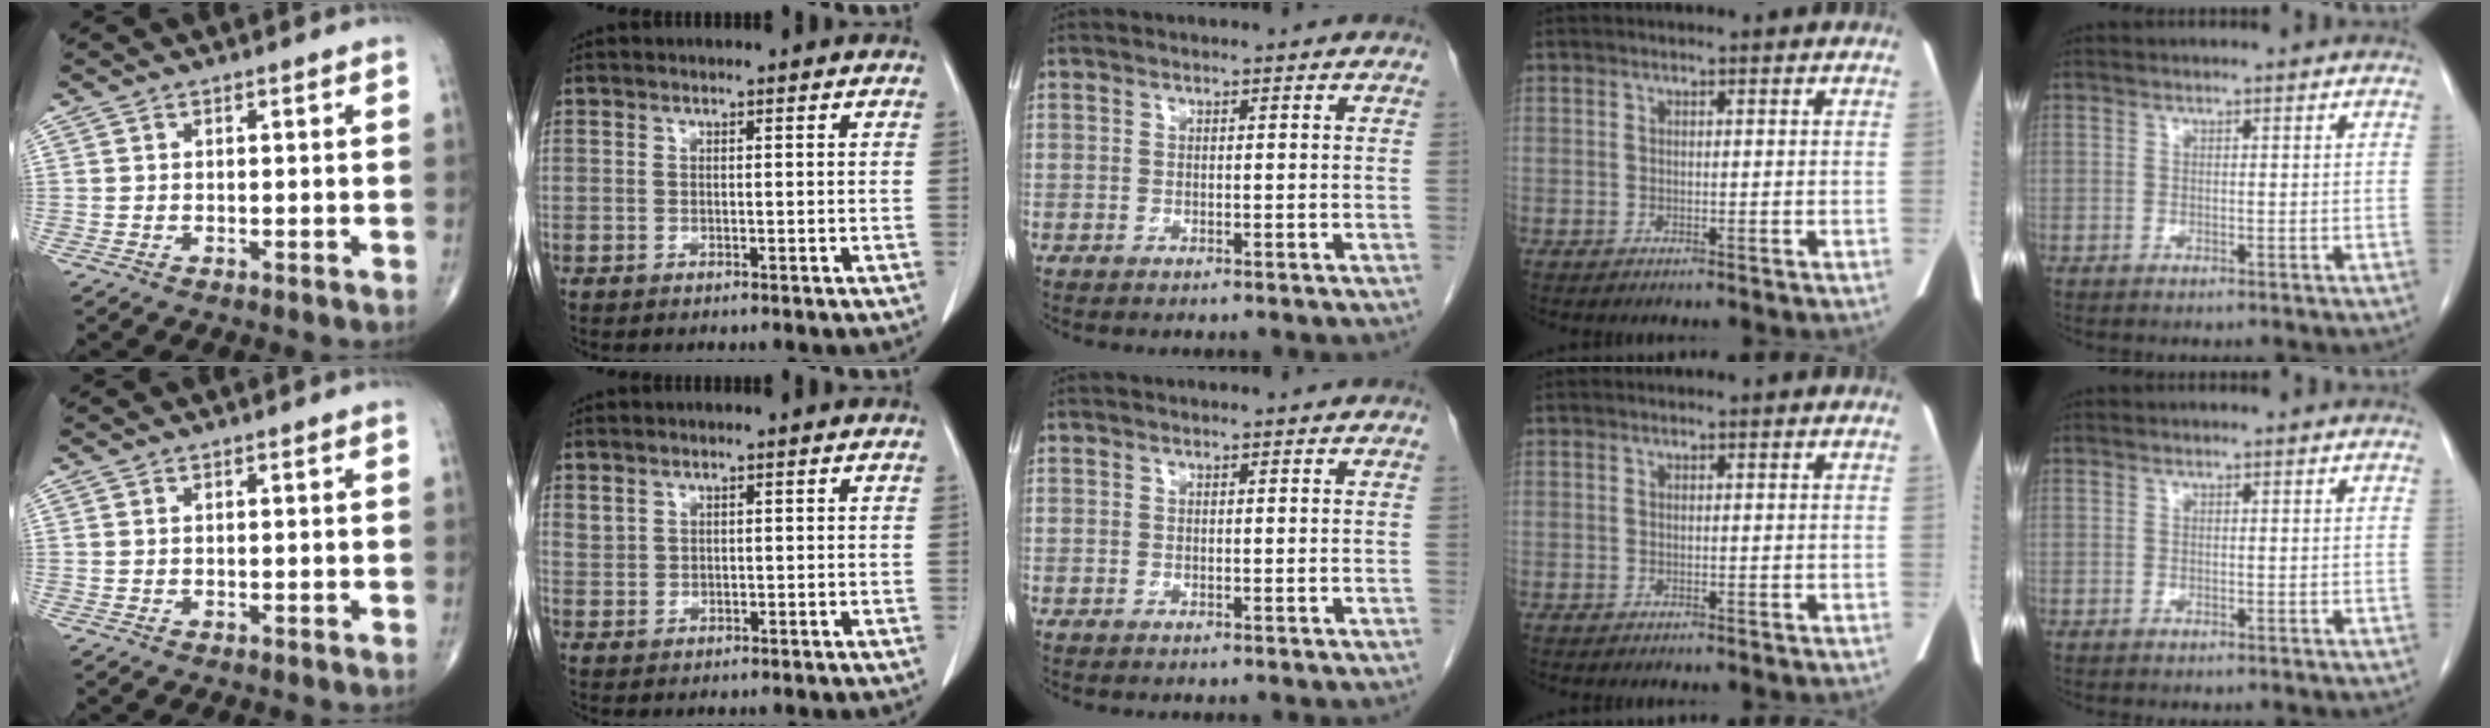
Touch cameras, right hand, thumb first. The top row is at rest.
{"index": {"total": 1.3, "force": [1.2, 0.6, 0.2], "torque": [0.000, 0.002, 0.025]}}